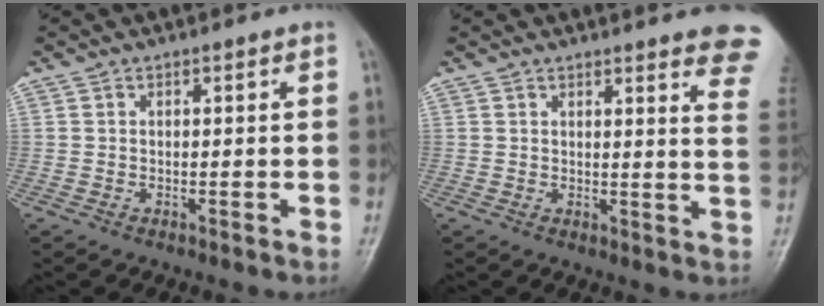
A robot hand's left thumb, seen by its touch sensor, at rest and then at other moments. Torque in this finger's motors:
{"motor_torque": [3.82, 1.19, 1.43, -1.34, 0.07]}